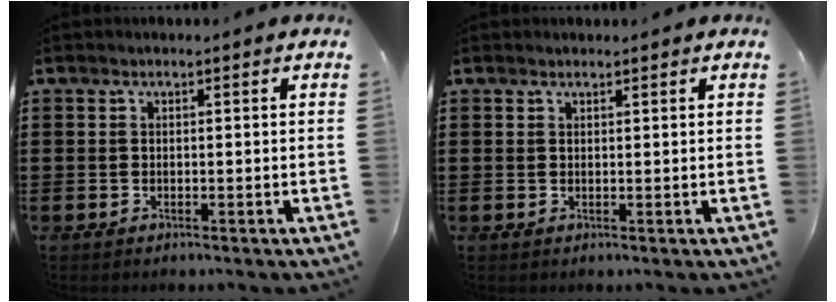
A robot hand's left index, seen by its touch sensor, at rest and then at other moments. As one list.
[{"total": 0.8, "force": [0.8, 0.2, 0.1], "torque": [-0.005, 0.000, 0.015]}]